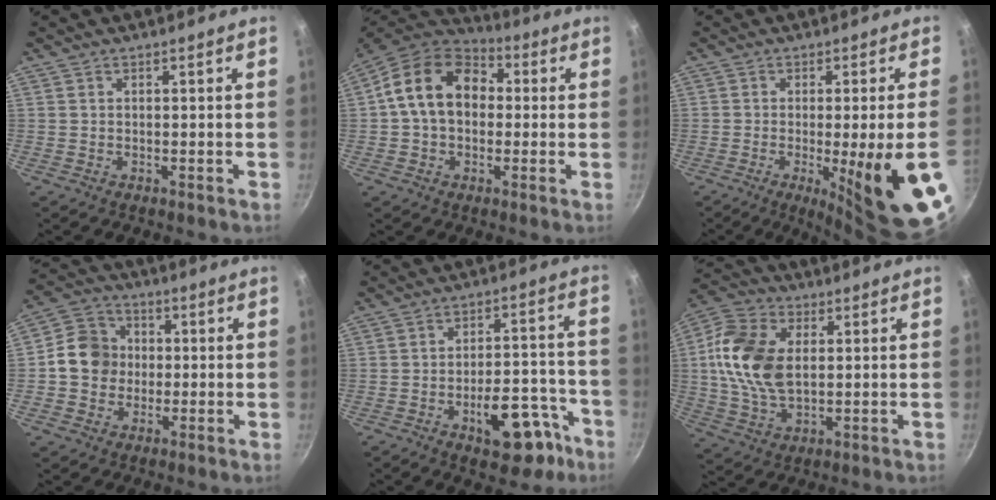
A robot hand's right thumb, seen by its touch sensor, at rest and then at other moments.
{"total": 15.3, "force": [1.6, 11.4, 10.1], "torque": [-0.141, 0.032, 0.011]}
{"total": 16.6, "force": [-4.2, 1.6, 15.9], "torque": [-0.210, -0.006, -0.045]}
{"total": 7.3, "force": [-0.1, 6.5, 3.4], "torque": [-0.030, 0.013, -0.017]}
{"total": 13.7, "force": [-6.9, 6.8, 9.7], "torque": [-0.084, 0.060, -0.085]}
{"total": 15.3, "force": [1.9, 9.8, 11.7], "torque": [-0.208, 0.004, 0.029]}